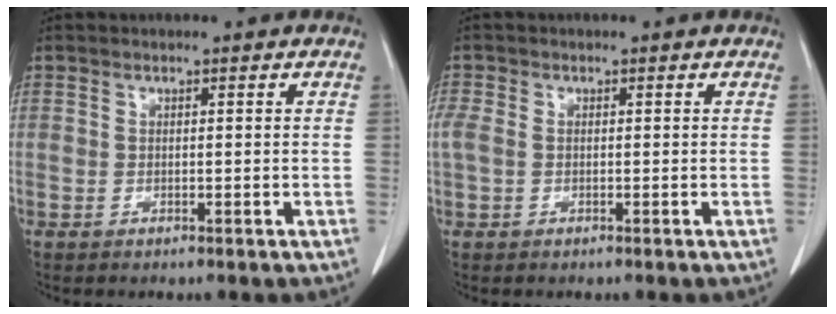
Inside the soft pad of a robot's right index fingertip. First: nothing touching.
{"total": 3.6, "force": [0.0, 2.6, 2.5], "torque": [-0.089, 0.019, 0.004]}